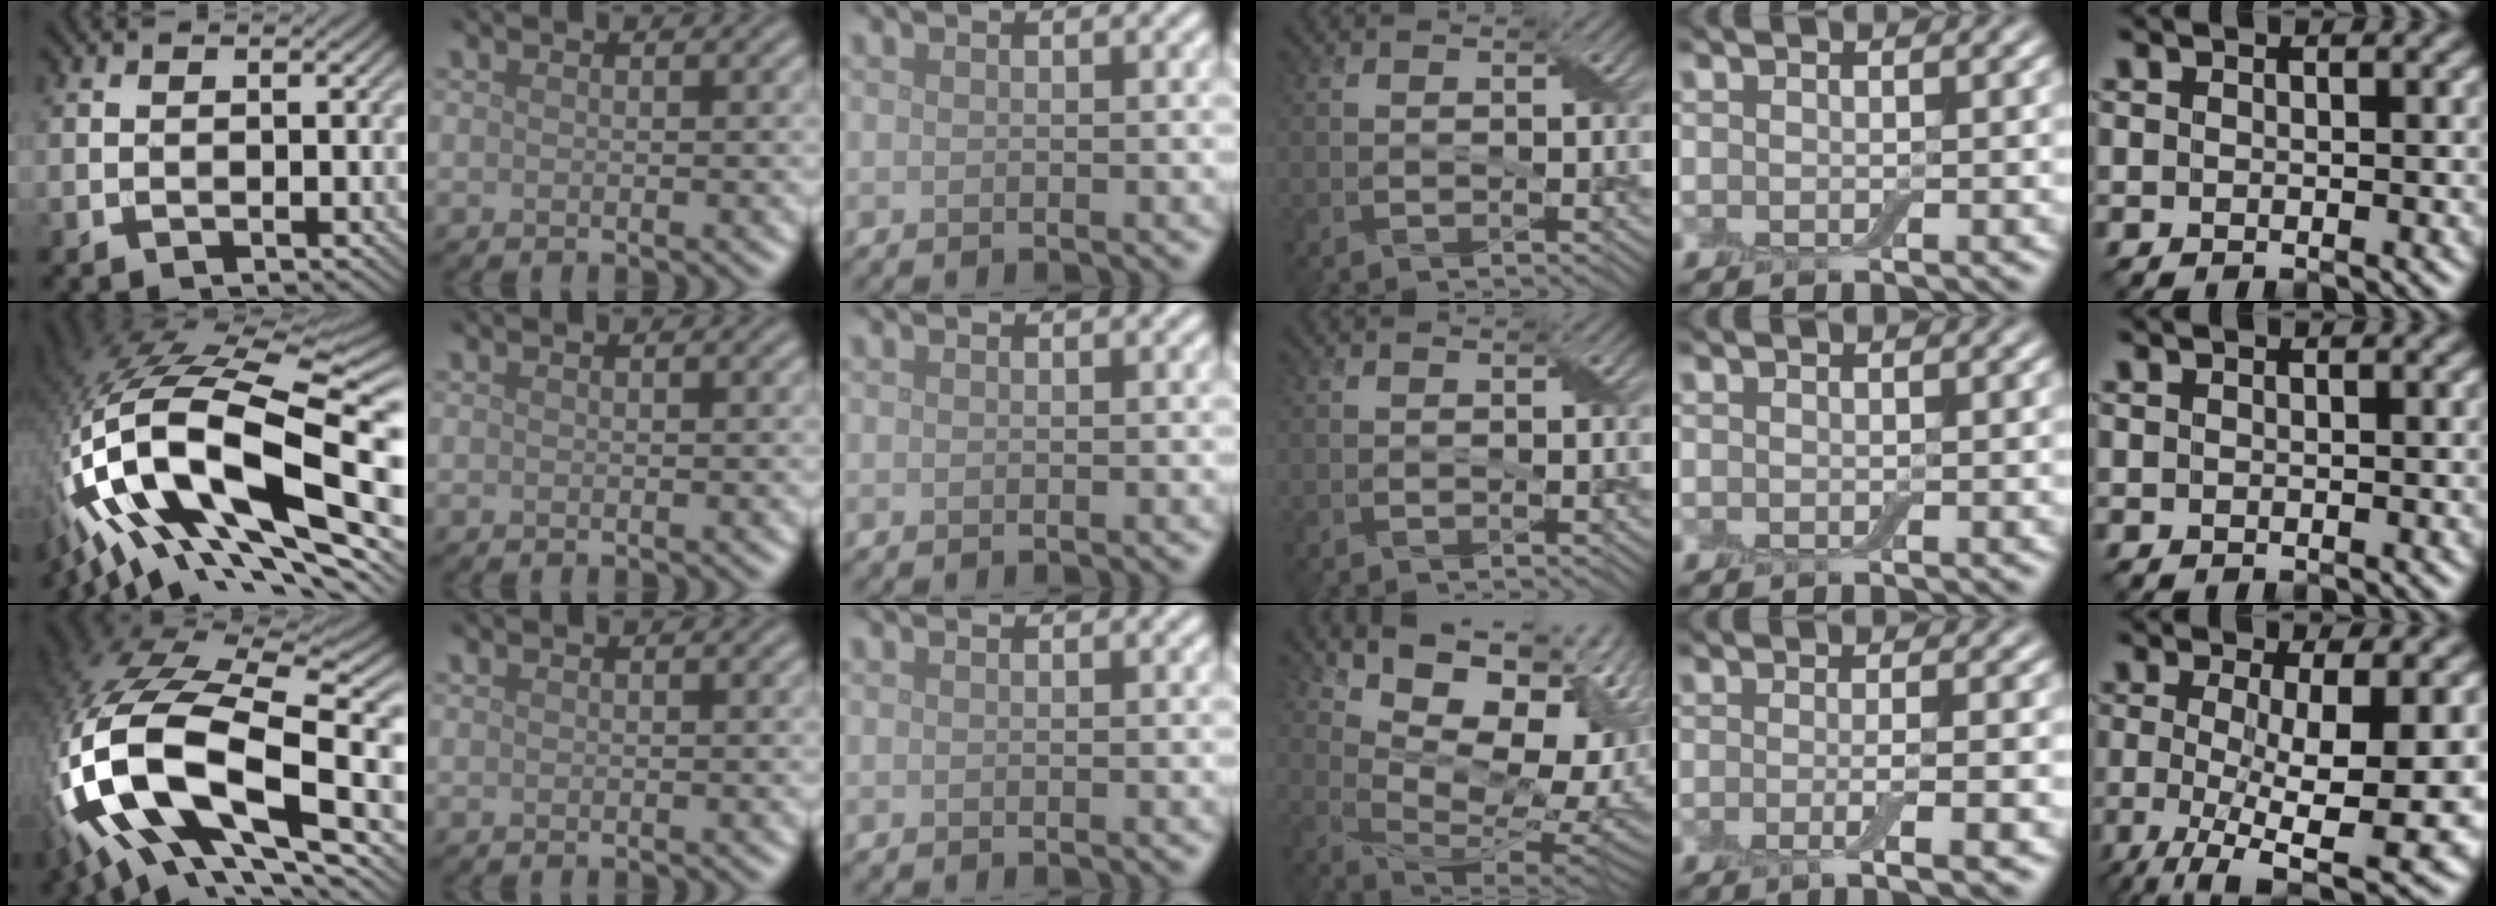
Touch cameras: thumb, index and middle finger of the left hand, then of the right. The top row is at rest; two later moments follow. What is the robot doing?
{"motion": "wrap", "object": "adhesive wrap"}